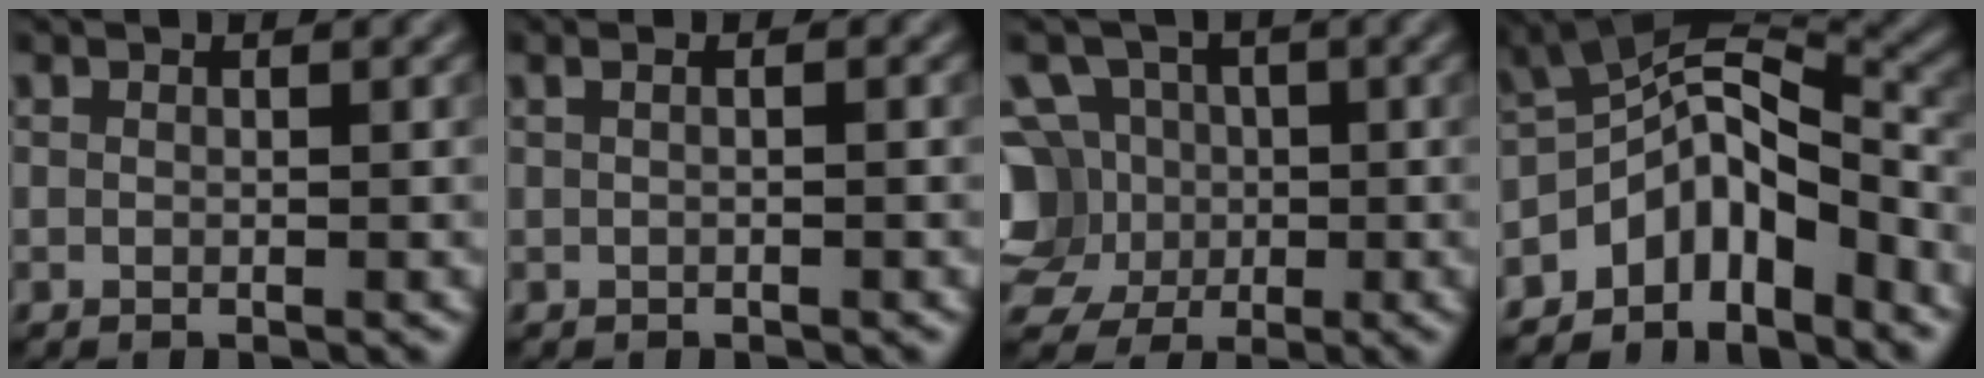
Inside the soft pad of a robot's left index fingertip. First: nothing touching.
{"total": 1.6, "force": [0.4, 0.8, 1.4], "torque": [-0.009, 0.000, -0.007]}
{"total": 8.2, "force": [-0.3, 7.6, 3.3], "torque": [-0.079, 0.028, -0.041]}
{"total": 7.4, "force": [-4.4, 3.6, 4.7], "torque": [-0.053, 0.008, -0.092]}